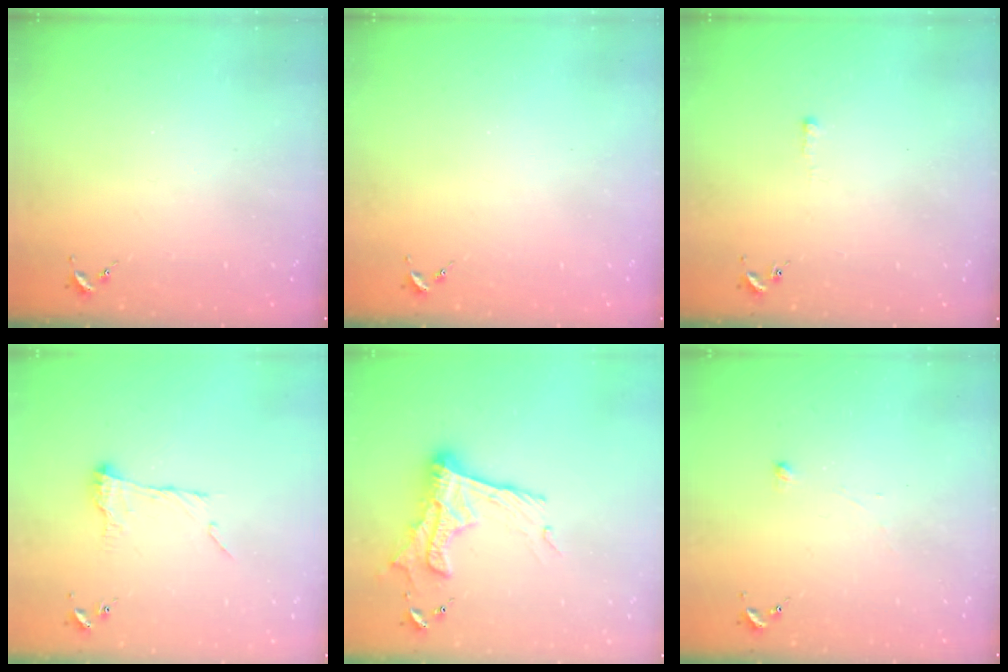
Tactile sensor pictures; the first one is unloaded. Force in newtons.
{"total": 0.0}
{"total": 2.7, "press": 2.7, "slide": 0.4}
{"total": 10.3, "press": 10.3, "slide": 0.5}
{"total": 18.2, "press": 18.2, "slide": 1.2}
{"total": 2.5, "press": 2.5, "slide": 0.5}